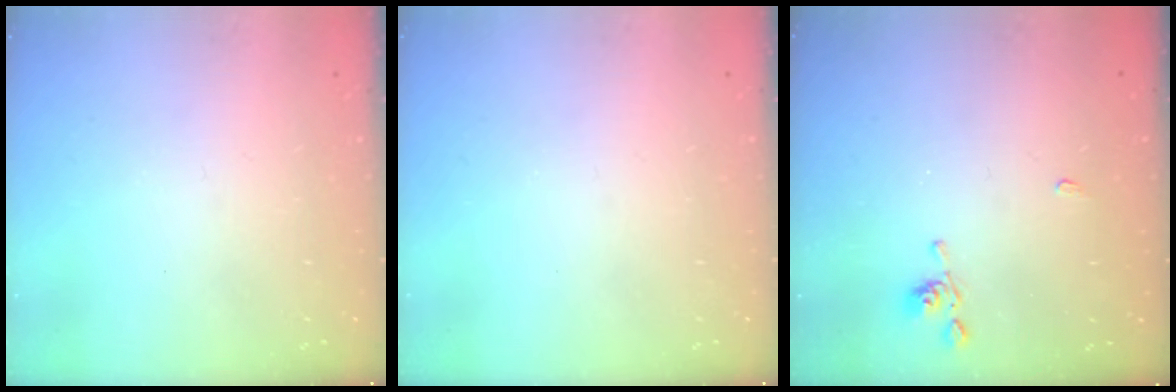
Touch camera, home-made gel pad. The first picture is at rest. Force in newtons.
{"total": 0.0}
{"total": 3.1, "press": 3.1, "slide": 0.4}